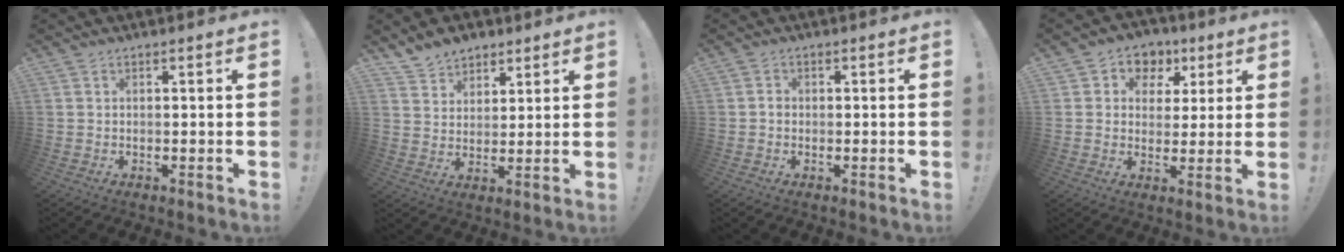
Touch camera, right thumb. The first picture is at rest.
{"total": 7.7, "force": [6.0, 4.6, 1.3], "torque": [-0.025, -0.038, 0.118]}
{"total": 1.1, "force": [-0.8, 0.7, 0.4], "torque": [-0.009, 0.006, -0.014]}
{"total": 7.3, "force": [2.3, 6.6, 2.1], "torque": [-0.027, -0.009, 0.049]}